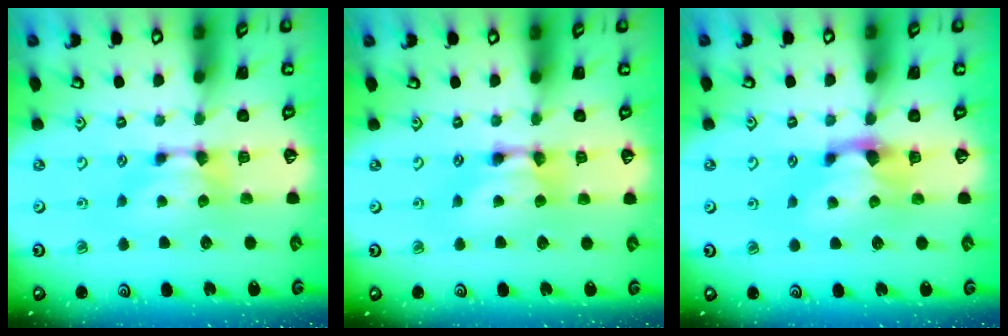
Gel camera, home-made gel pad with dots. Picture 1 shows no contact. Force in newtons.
{"total": 2.1, "press": 2.1, "slide": 0.1}
{"total": 1.4, "press": 0.9, "slide": 1.0}